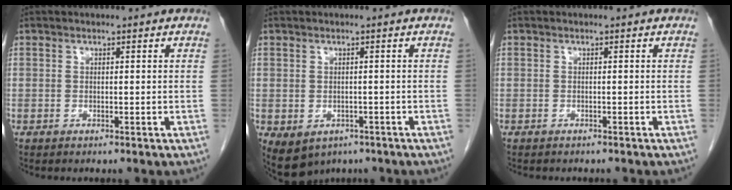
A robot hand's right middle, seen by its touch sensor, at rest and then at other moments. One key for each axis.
{"total": 5.5, "fx": -2.8, "fy": 4.0, "fz": 2.5, "tx": -0.042, "ty": 0.003, "tz": -0.027}
{"total": 2.5, "fx": -2.1, "fy": 0.9, "fz": 0.8, "tx": -0.015, "ty": -0.004, "tz": -0.023}